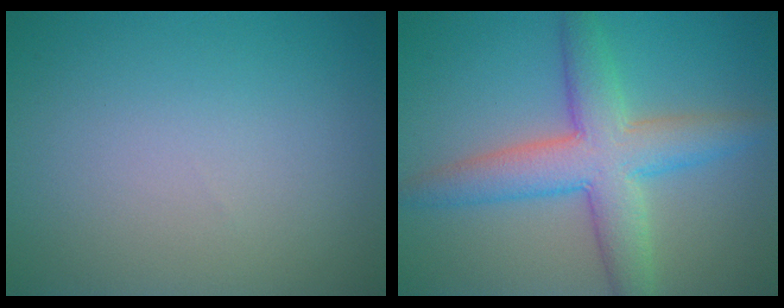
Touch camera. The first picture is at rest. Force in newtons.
{"total": 6.7, "press": 6.7, "slide": 0.1}